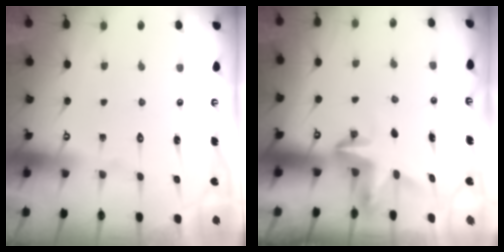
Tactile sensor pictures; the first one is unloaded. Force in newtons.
{"total": 3.7, "press": 3.7, "slide": 0.3}